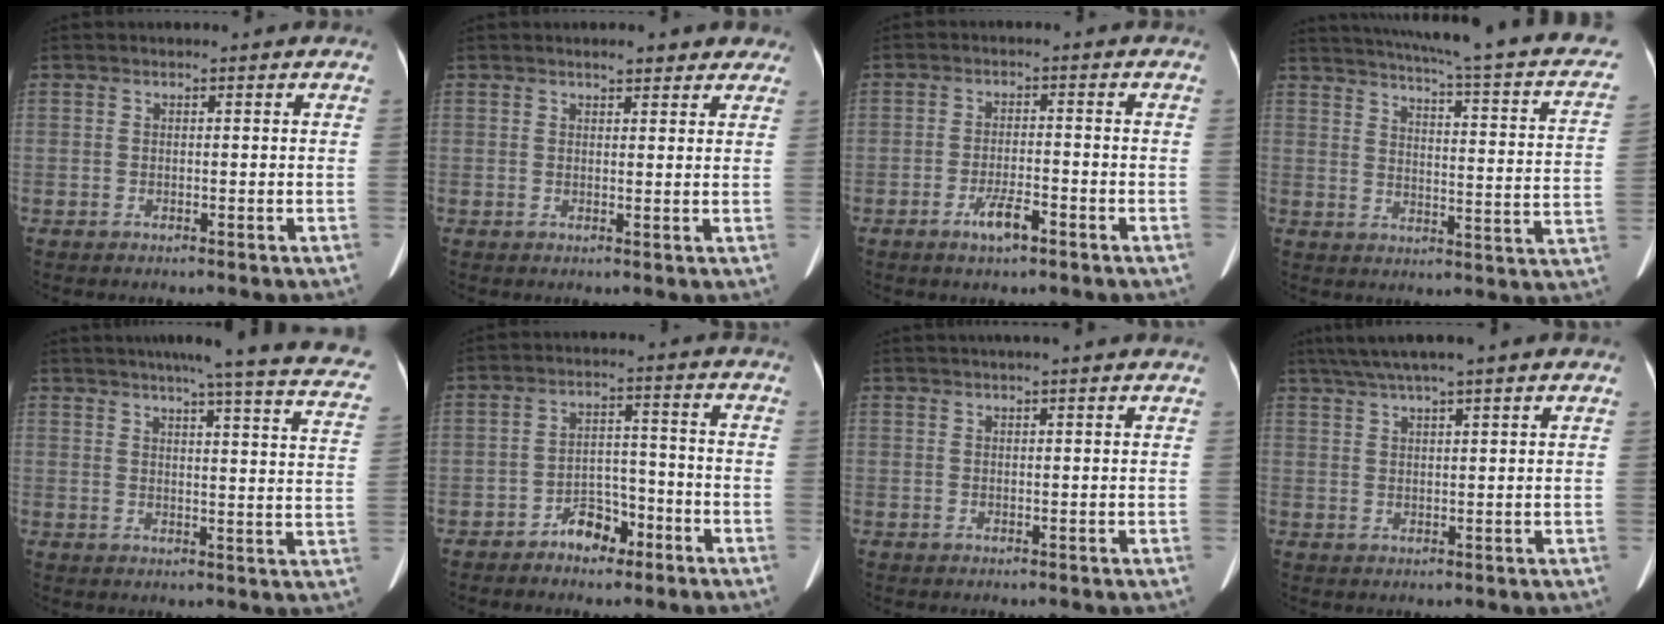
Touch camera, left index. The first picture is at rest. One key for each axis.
{"total": 4.0, "fx": 3.2, "fy": 1.2, "fz": 1.9, "tx": -0.014, "ty": 0.012, "tz": 0.035}
{"total": 3.9, "fx": -2.4, "fy": 0.8, "fz": 2.9, "tx": -0.056, "ty": -0.002, "tz": -0.043}
{"total": 24.3, "fx": 19.4, "fy": 2.6, "fz": 14.4, "tx": -0.206, "ty": -0.025, "tz": 0.222}
{"total": 24.2, "fx": 20.8, "fy": 1.3, "fz": 12.4, "tx": -0.164, "ty": -0.043, "tz": 0.228}
{"total": 5.0, "fx": -3.5, "fy": 2.7, "fz": 2.4, "tx": -0.037, "ty": 0.018, "tz": -0.057}
{"total": 5.4, "fx": 4.6, "fy": -0.5, "fz": 2.8, "tx": -0.032, "ty": 0.030, "tz": 0.055}
{"total": 7.9, "fx": 6.0, "fy": -0.5, "fz": 5.1, "tx": -0.090, "ty": 0.039, "tz": 0.096}